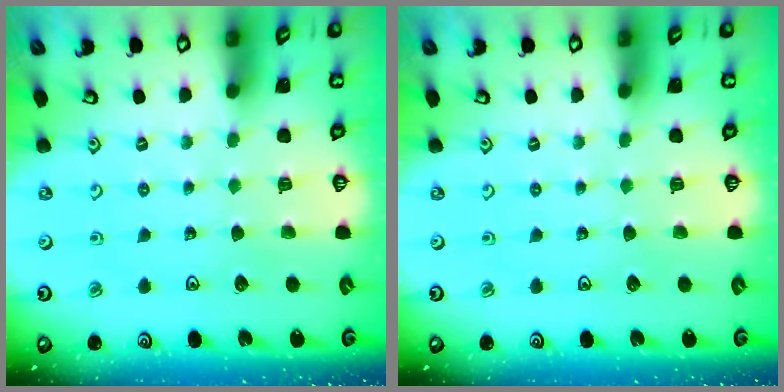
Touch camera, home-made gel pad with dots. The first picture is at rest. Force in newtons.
{"total": 0.0}